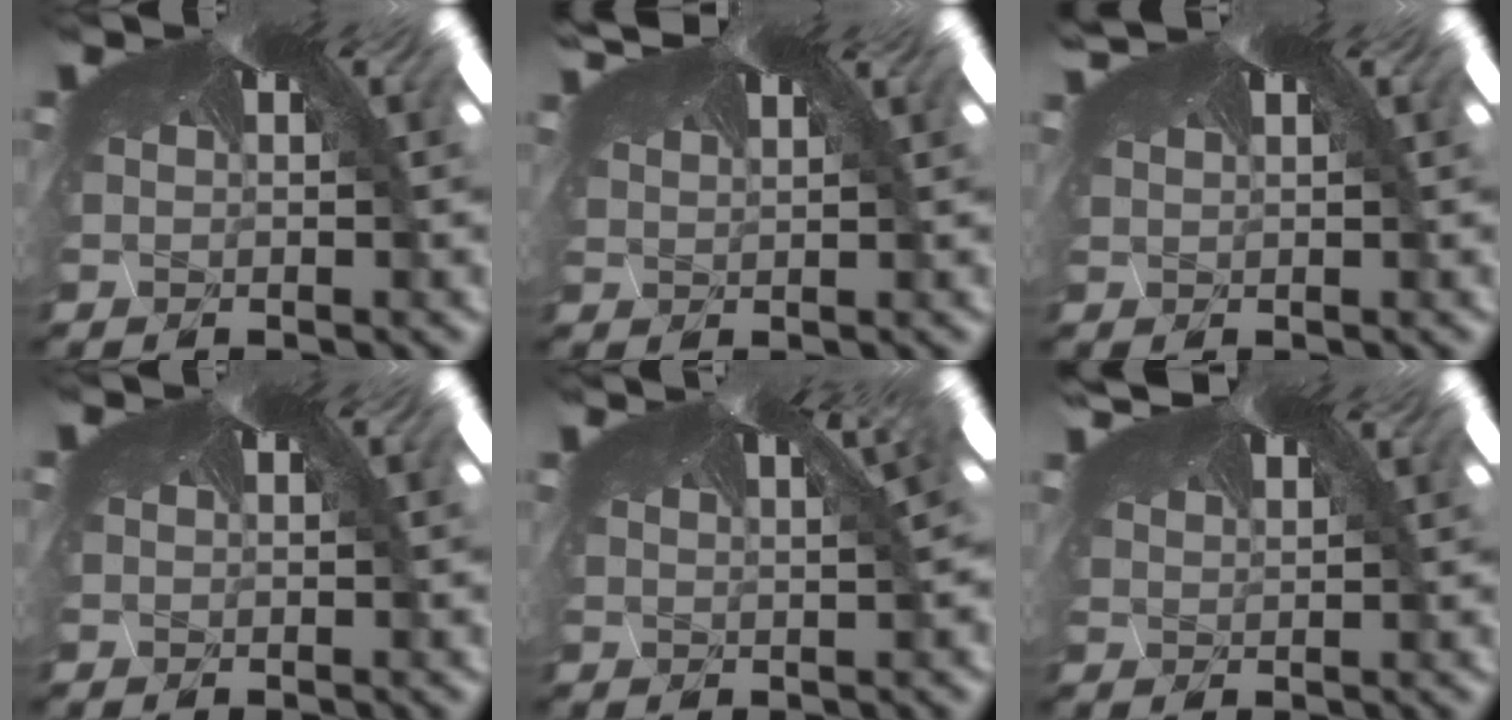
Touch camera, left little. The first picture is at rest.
{"total": 1.4, "force": [1.2, 0.5, 0.4], "torque": [-0.027, 0.001, 0.017]}
{"total": 0.9, "force": [0.8, 0.4, 0.3], "torque": [-0.021, 0.001, 0.012]}
{"total": 0.0}
{"total": 0.8, "force": [0.5, -0.3, 0.5], "torque": [0.002, -0.006, 0.006]}
{"total": 1.7, "force": [1.3, 0.7, 0.6], "torque": [-0.027, 0.003, 0.018]}